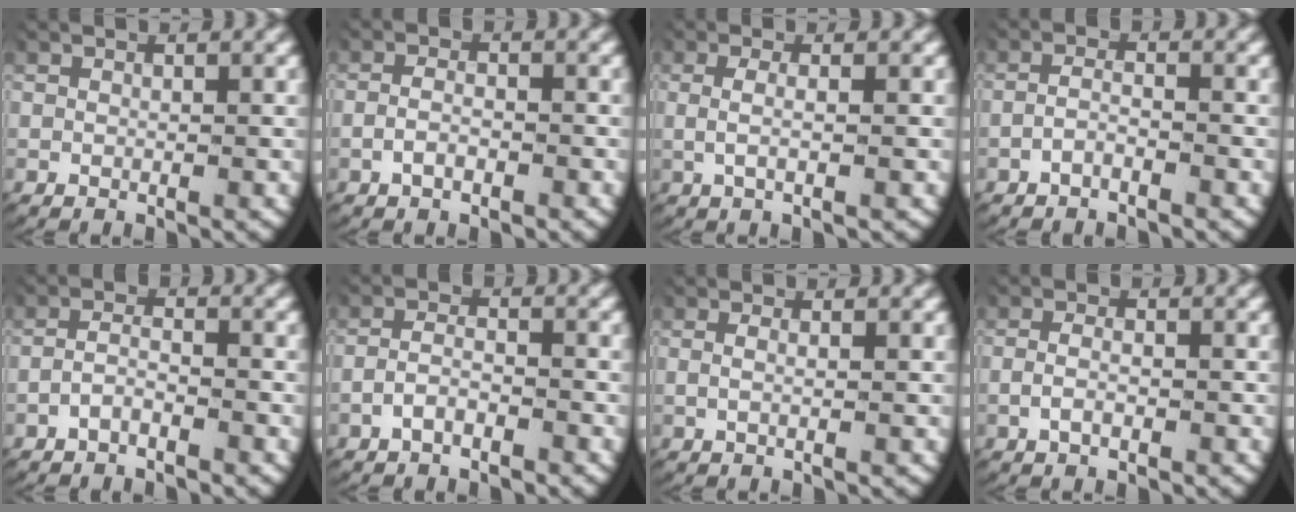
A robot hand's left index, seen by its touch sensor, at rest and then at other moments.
{"total": 2.0, "force": [-1.3, 0.9, 1.2], "torque": [-0.025, -0.009, -0.019]}
{"total": 2.4, "force": [-0.1, 0.8, 2.3], "torque": [-0.054, -0.006, 0.002]}
{"total": 2.0, "force": [-1.6, 0.6, 1.0], "torque": [-0.024, -0.009, -0.027]}
{"total": 2.2, "force": [-1.8, 0.8, 1.1], "torque": [-0.023, -0.008, -0.030]}
{"total": 2.5, "force": [-1.9, 1.1, 1.3], "torque": [-0.027, -0.008, -0.032]}
{"total": 1.0, "force": [0.0, 0.1, 1.0], "torque": [-0.028, -0.008, 0.002]}
{"total": 2.0, "force": [-1.1, 0.9, 1.5], "torque": [-0.036, -0.010, -0.014]}